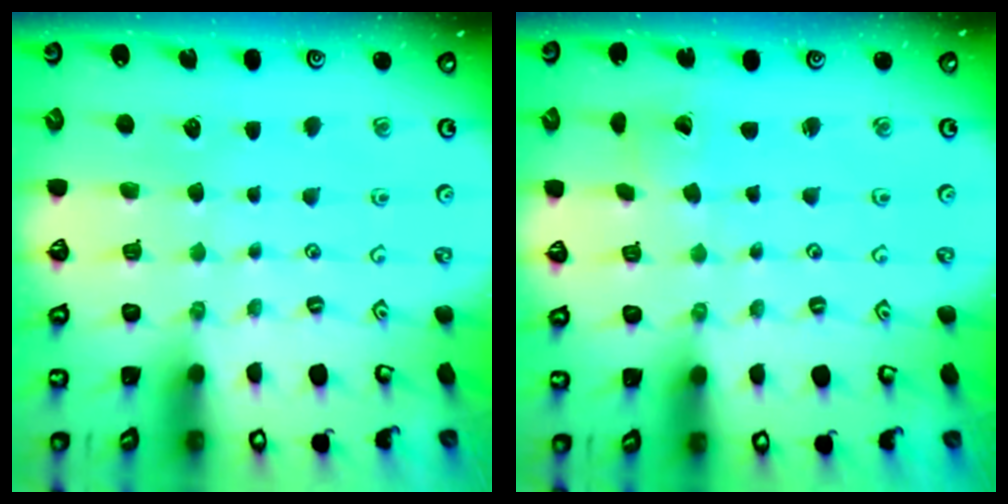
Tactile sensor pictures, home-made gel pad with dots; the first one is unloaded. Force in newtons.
{"total": 1.7, "press": 1.7, "slide": 0.0}